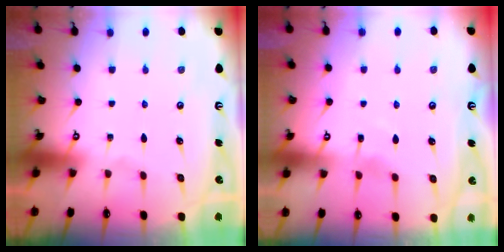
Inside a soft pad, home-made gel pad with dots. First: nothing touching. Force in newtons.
{"total": 3.9, "press": 3.9, "slide": 0.6}